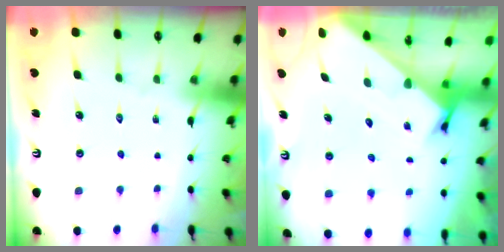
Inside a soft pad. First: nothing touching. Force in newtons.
{"total": 2.6, "press": 2.6, "slide": 0.2}